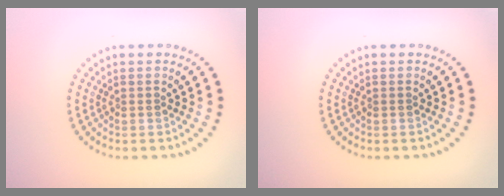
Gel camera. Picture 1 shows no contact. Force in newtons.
{"total": 0.0}